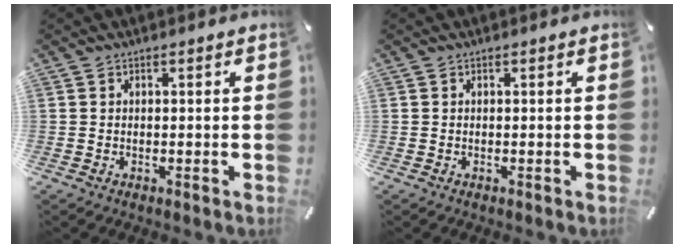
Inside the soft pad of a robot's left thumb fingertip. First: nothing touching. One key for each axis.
{"total": 0.0}